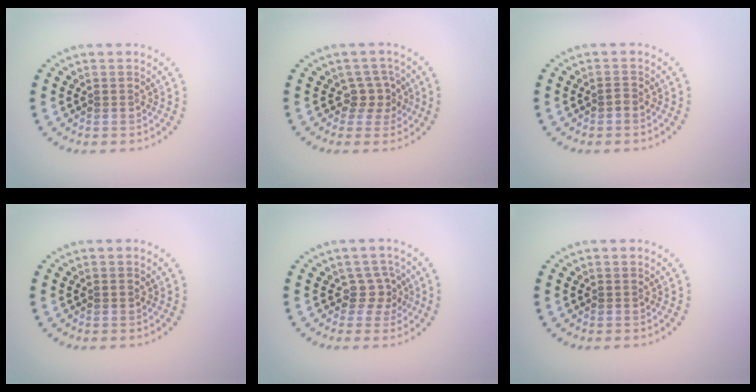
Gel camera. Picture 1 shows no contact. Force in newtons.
{"total": 2.3, "press": 1.8, "slide": 1.4}
{"total": 0.6, "press": 0.5, "slide": 0.4}
{"total": 0.5, "press": 0.5, "slide": 0.2}
{"total": 2.1, "press": 1.5, "slide": 1.4}
{"total": 0.0}